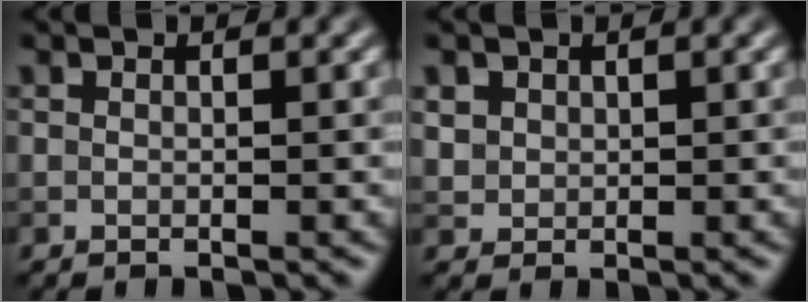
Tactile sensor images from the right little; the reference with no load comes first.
{"total": 1.5, "force": [0.6, 1.3, 0.4], "torque": [-0.009, -0.007, 0.024]}